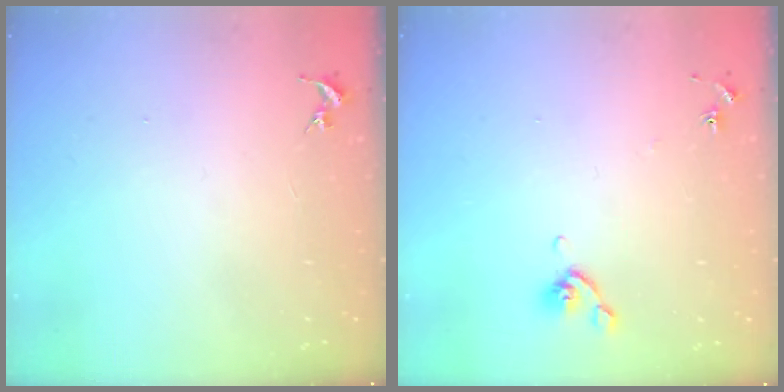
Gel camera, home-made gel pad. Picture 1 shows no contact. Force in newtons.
{"total": 5.8, "press": 5.6, "slide": 1.7}